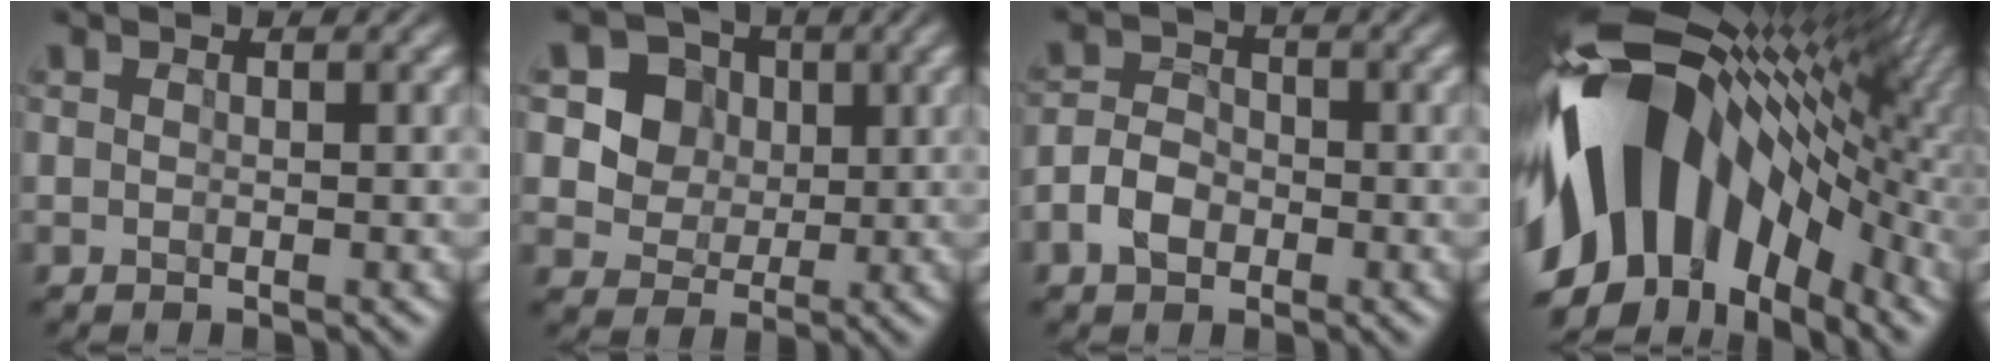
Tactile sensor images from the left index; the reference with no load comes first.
{"total": 4.0, "force": [0.7, 3.5, 1.8], "torque": [-0.029, 0.003, 0.003]}
{"total": 3.2, "force": [-1.6, 2.1, 1.8], "torque": [-0.039, 0.007, -0.030]}
{"total": 16.6, "force": [-1.7, 10.8, 12.5], "torque": [-0.232, 0.021, -0.040]}